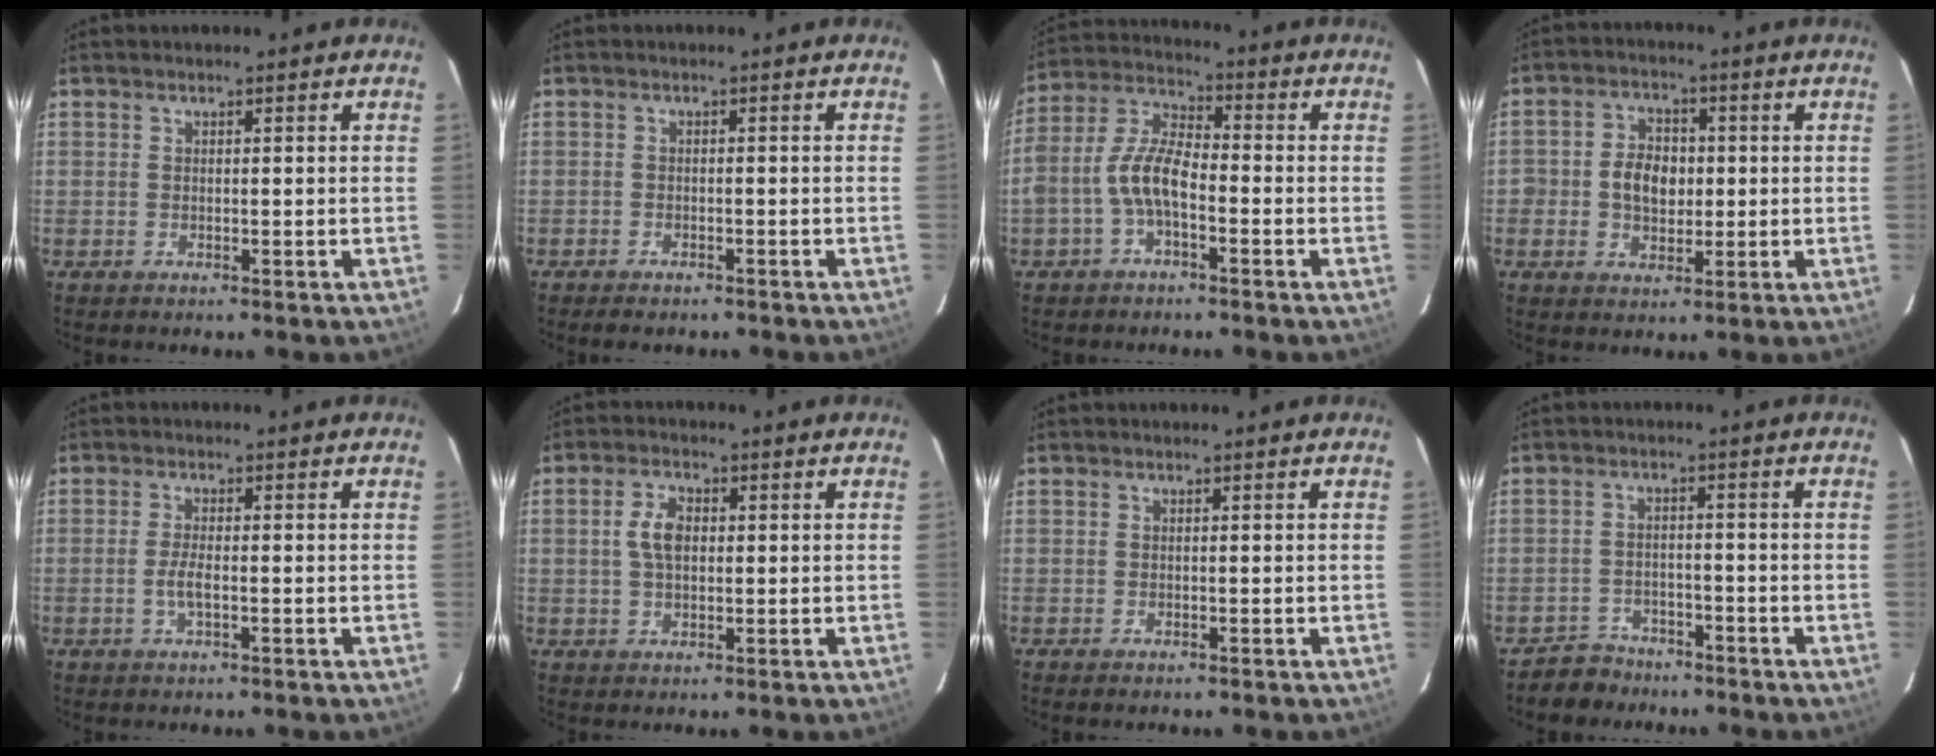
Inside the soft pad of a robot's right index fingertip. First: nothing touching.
{"total": 3.6, "force": [-3.0, 1.5, 1.3], "torque": [-0.035, -0.006, -0.044]}
{"total": 8.3, "force": [-2.9, 3.7, 6.8], "torque": [-0.150, 0.017, -0.059]}
{"total": 6.6, "force": [-0.3, 5.2, 4.1], "torque": [-0.078, 0.014, -0.003]}
{"total": 2.9, "force": [-0.8, 0.7, 2.7], "torque": [-0.057, -0.002, -0.017]}
{"total": 4.7, "force": [0.5, 2.8, 3.8], "torque": [-0.074, 0.010, 0.012]}
{"total": 0.0}
{"total": 4.7, "force": [-3.9, 2.7, 0.0], "torque": [-0.014, 0.017, -0.064]}